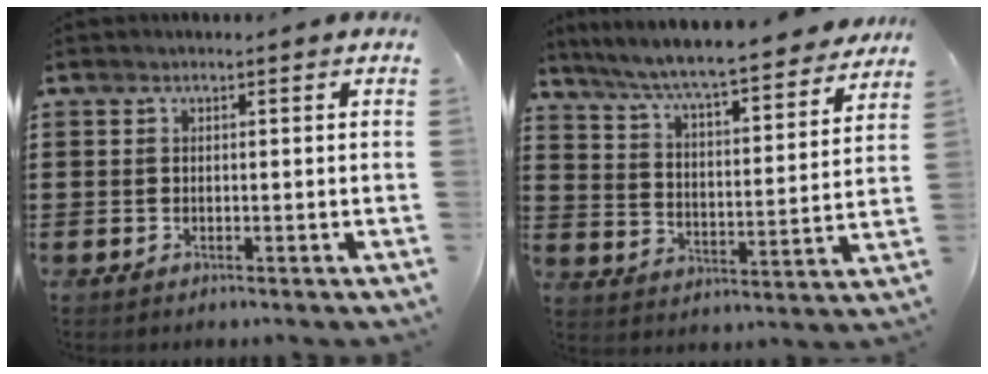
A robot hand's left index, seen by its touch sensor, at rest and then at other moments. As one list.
[{"total": 6.9, "force": [6.4, -0.4, 2.5], "torque": [-0.078, -0.047, 0.107]}]